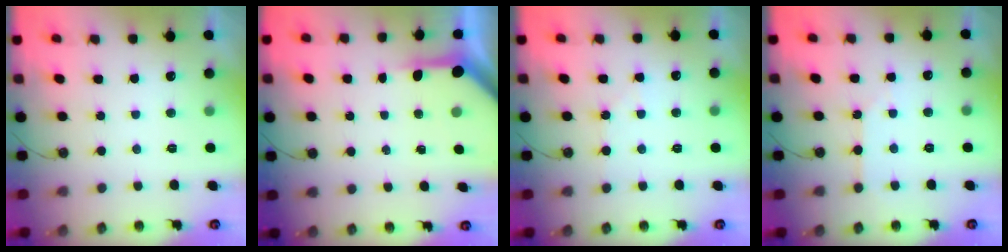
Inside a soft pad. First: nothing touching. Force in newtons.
{"total": 4.4, "press": 4.4, "slide": 0.3}
{"total": 4.0, "press": 3.9, "slide": 0.6}
{"total": 2.5, "press": 2.4, "slide": 0.4}